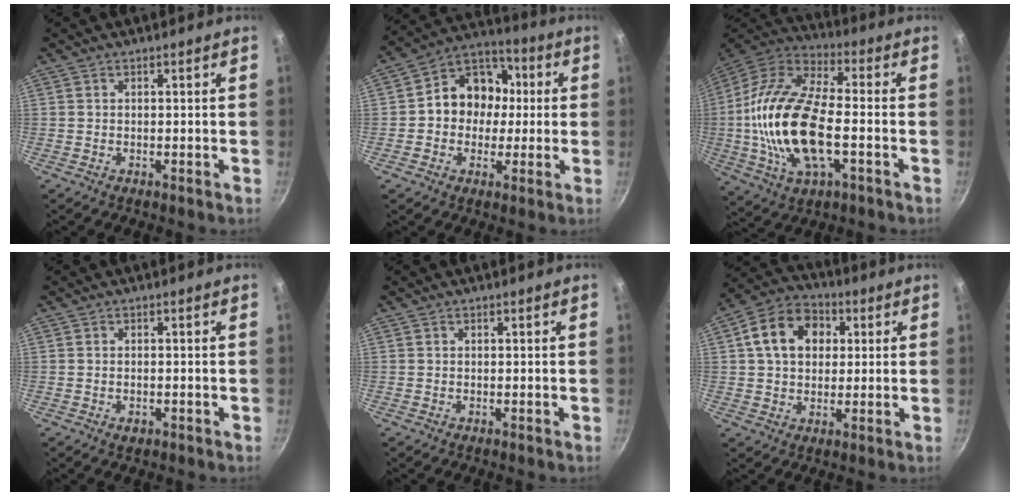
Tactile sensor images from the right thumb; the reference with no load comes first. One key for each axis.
{"total": 12.8, "fx": 0.3, "fy": 10.9, "fz": 6.7, "tx": -0.055, "ty": 0.031, "tz": -0.017}
{"total": 22.7, "fx": -3.1, "fy": 10.7, "fz": 19.7, "tx": -0.385, "ty": 0.028, "tz": -0.068}
{"total": 1.5, "fx": -0.6, "fy": 0.9, "fz": 1.0, "tx": -0.016, "ty": 0.001, "tz": -0.010}
{"total": 0.0}
{"total": 12.6, "fx": 3.0, "fy": 9.5, "fz": 7.6, "tx": -0.104, "ty": 0.018, "tz": 0.036}